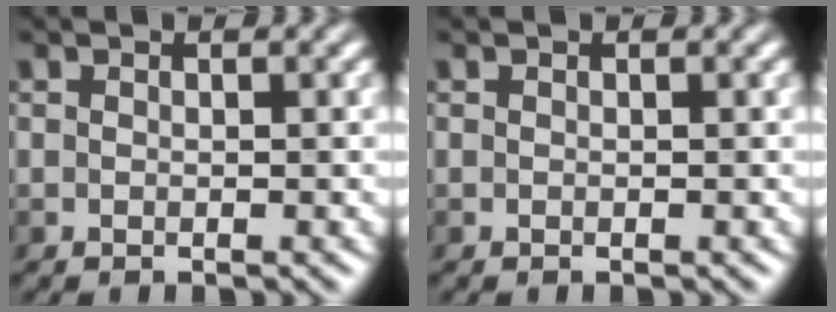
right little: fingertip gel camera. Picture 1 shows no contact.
{"total": 0.0}